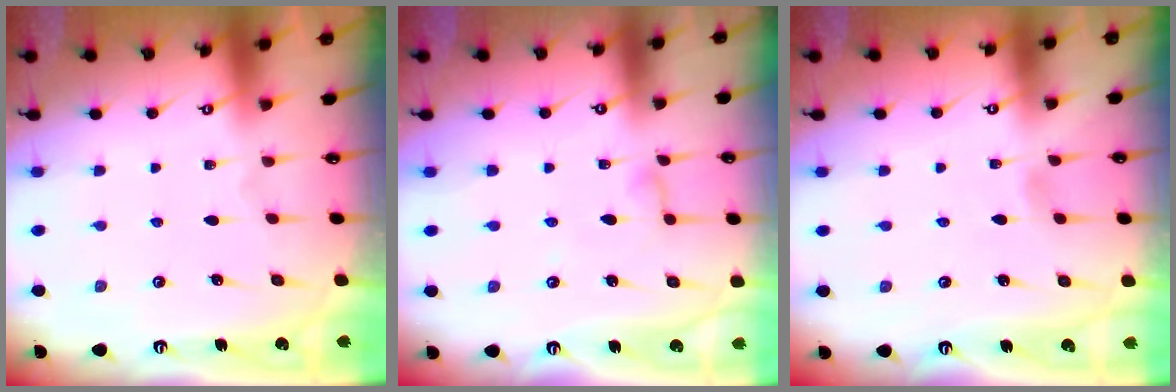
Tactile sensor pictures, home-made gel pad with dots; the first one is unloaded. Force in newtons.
{"total": 4.3, "press": 4.2, "slide": 0.4}
{"total": 2.6, "press": 2.6, "slide": 0.3}